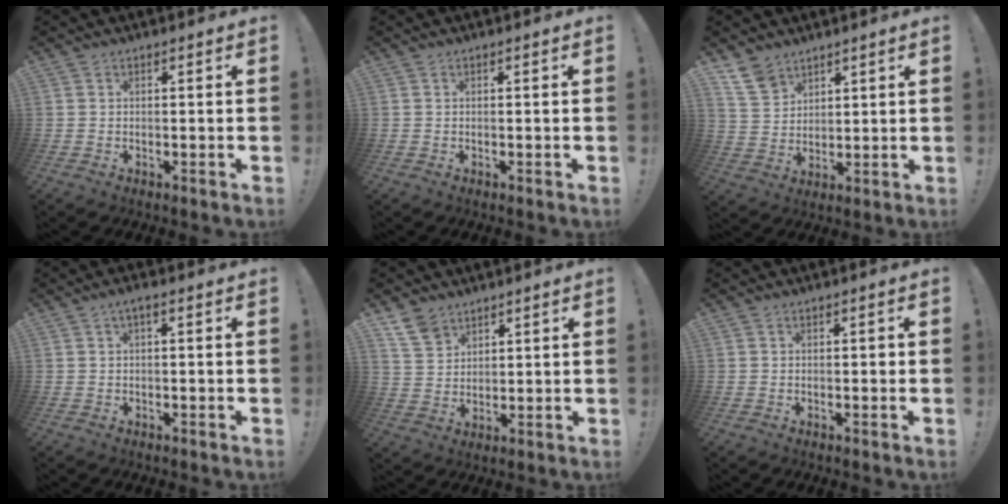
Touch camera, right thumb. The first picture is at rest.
{"total": 0.0}
{"total": 9.4, "force": [6.9, 5.9, 2.5], "torque": [-0.041, -0.042, 0.137]}
{"total": 1.8, "force": [-0.5, 0.1, 1.7], "torque": [-0.031, 0.005, -0.010]}
{"total": 8.1, "force": [6.0, 5.1, 2.1], "torque": [-0.036, -0.035, 0.118]}
{"total": 0.6, "force": [-0.2, 0.4, 0.3], "torque": [-0.010, 0.004, -0.002]}